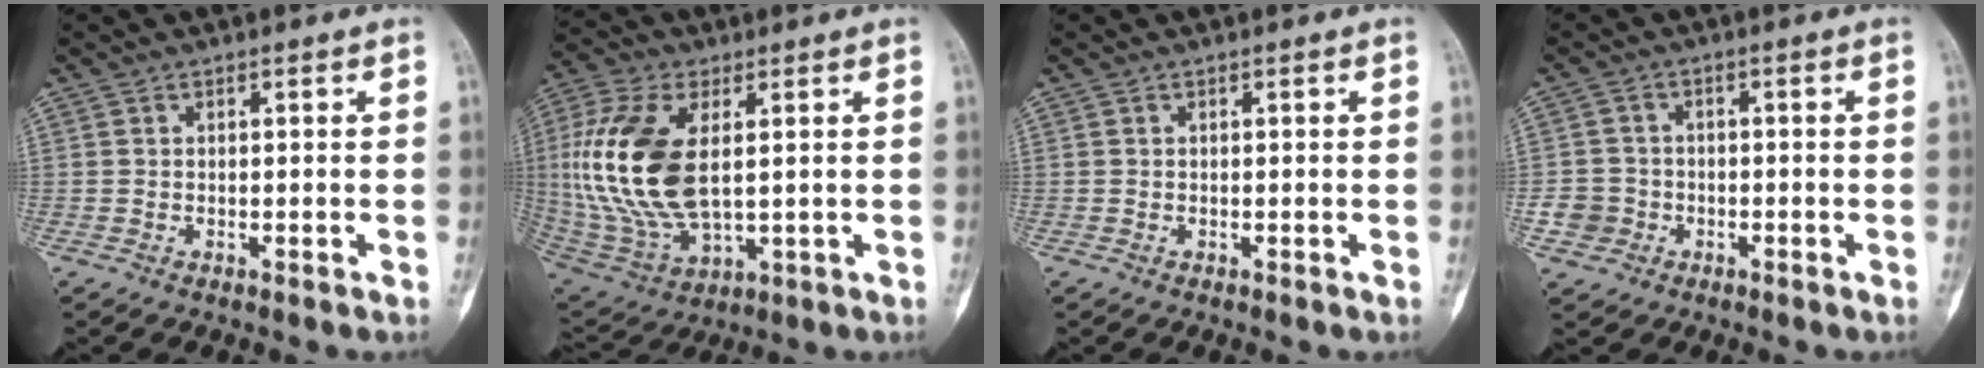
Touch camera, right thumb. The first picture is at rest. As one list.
[{"total": 20.0, "force": [2.5, 10.7, 16.7], "torque": [-0.361, -0.014, 0.056]}, {"total": 0.0}, {"total": 4.1, "force": [-1.6, 3.8, 0.5], "torque": [0.014, 0.014, -0.032]}]